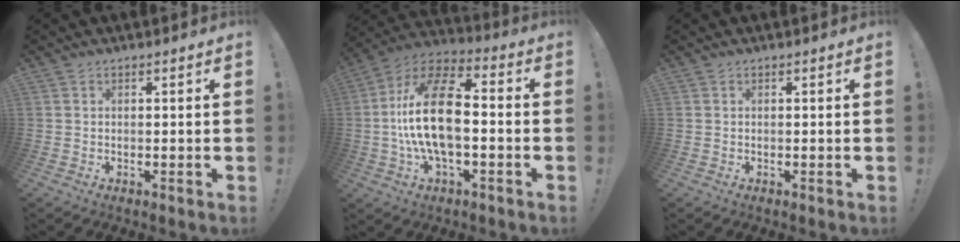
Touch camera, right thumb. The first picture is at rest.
{"total": 19.3, "force": [-1.7, 9.1, 17.0], "torque": [-0.319, 0.016, -0.031]}
{"total": 0.0}